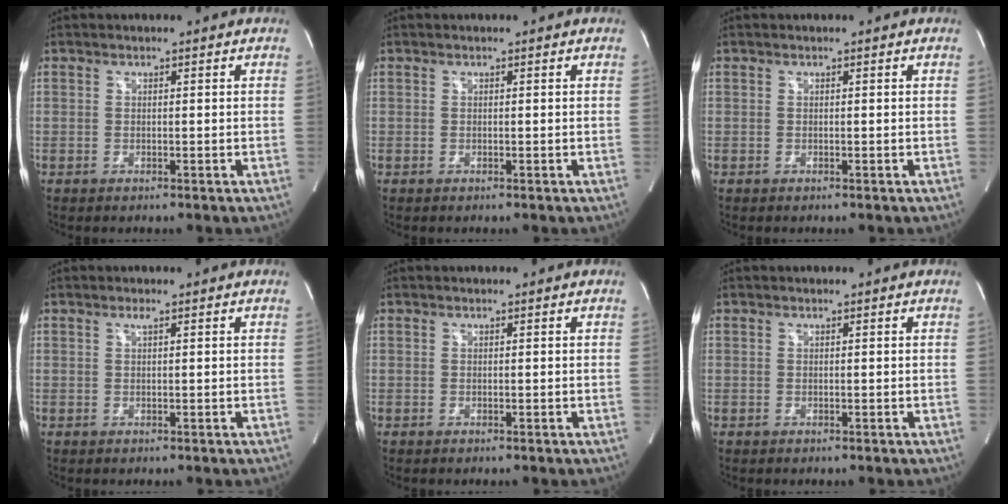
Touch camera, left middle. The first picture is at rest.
{"total": 0.0}
{"total": 0.0}
{"total": 0.6, "force": [0.4, 0.0, 0.5], "torque": [-0.011, 0.001, 0.007]}
{"total": 0.0}
{"total": 0.0}